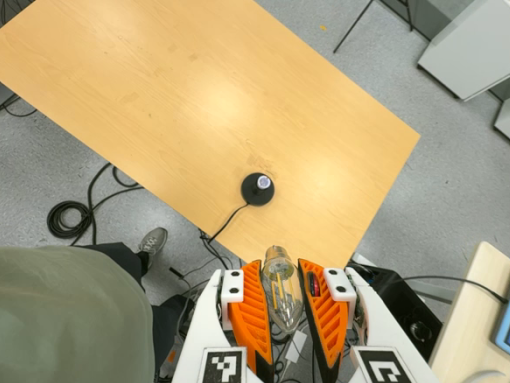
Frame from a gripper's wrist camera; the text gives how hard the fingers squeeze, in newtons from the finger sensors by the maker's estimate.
{"total": 20.4, "left": 22.4, "right": 18.3}